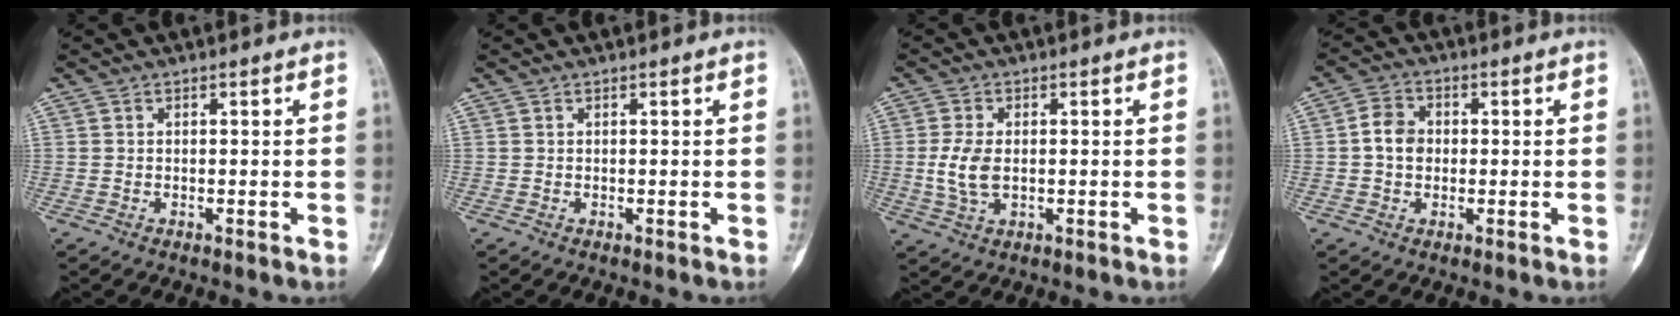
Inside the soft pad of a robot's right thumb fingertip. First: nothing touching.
{"total": 0.0}
{"total": 5.9, "force": [-0.1, 3.5, 4.8], "torque": [-0.106, -0.002, 0.000]}
{"total": 5.2, "force": [0.0, 4.1, 3.1], "torque": [-0.043, 0.013, -0.006]}